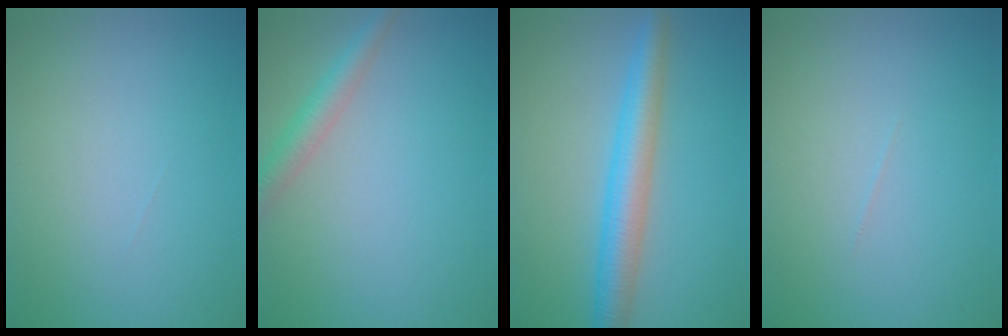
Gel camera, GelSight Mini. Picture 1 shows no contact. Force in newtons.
{"total": 2.7, "press": 2.7, "slide": 0.1}
{"total": 4.7, "press": 4.7, "slide": 0.2}
{"total": 0.0}